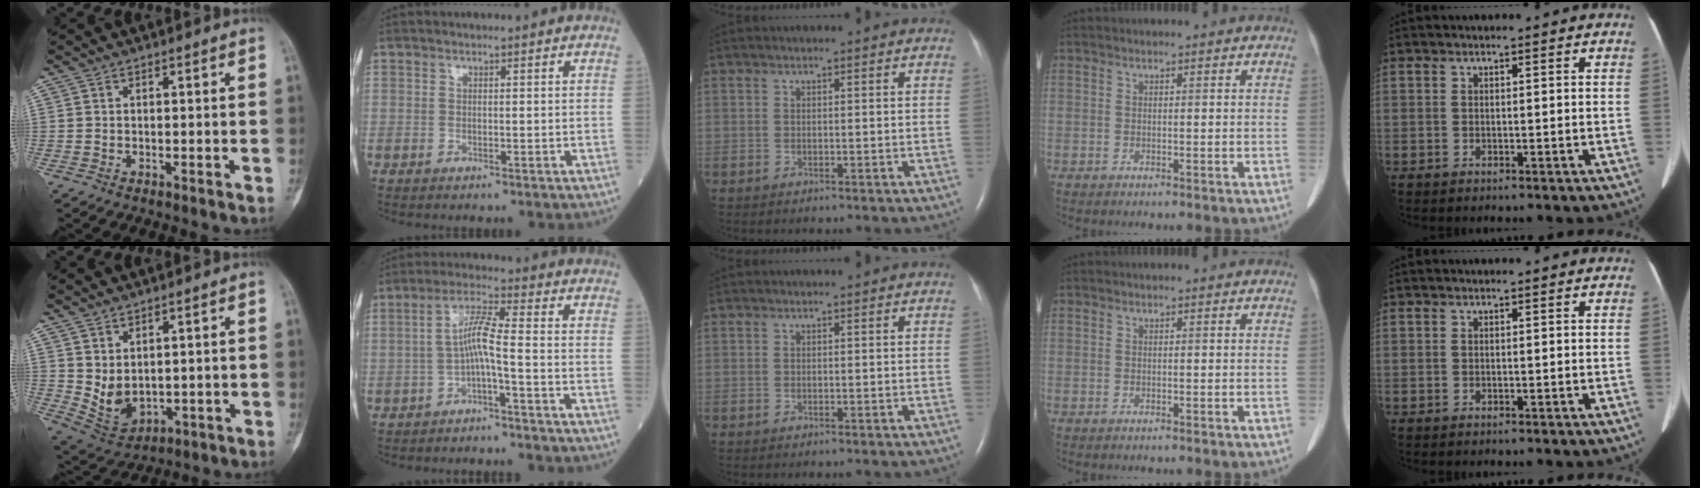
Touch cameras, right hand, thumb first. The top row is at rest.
{"thumb": {"total": 6.8, "force": [0.8, 4.6, 5.0], "torque": [-0.072, -0.014, 0.041]}, "index": {"total": 5.1, "force": [-1.4, -0.1, 4.9], "torque": [-0.100, 0.019, -0.023]}}